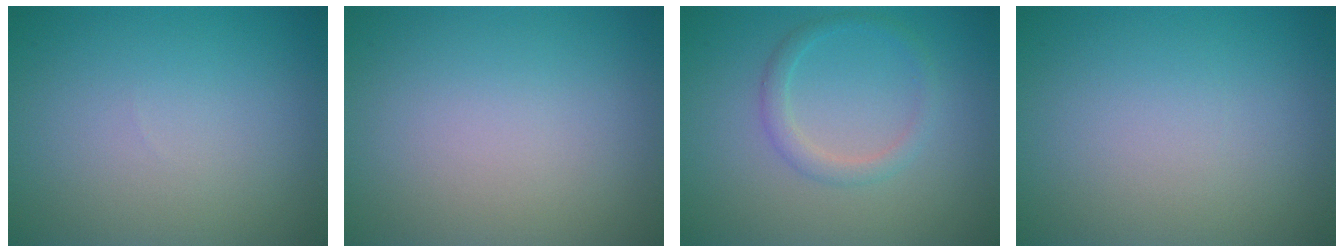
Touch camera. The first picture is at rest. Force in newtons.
{"total": 0.0}
{"total": 1.7, "press": 1.7, "slide": 0.0}
{"total": 0.0}